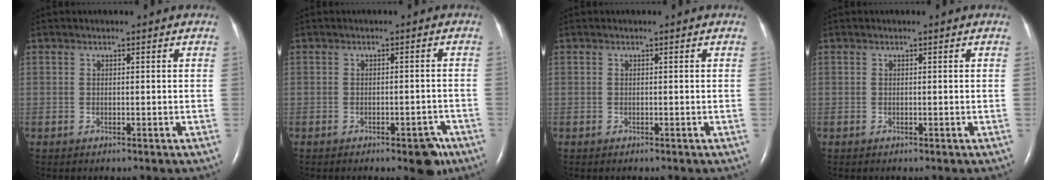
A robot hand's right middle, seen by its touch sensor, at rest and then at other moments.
{"total": 3.9, "force": [-2.5, 1.4, 2.6], "torque": [-0.023, 0.006, -0.027]}
{"total": 0.0}
{"total": 0.0}